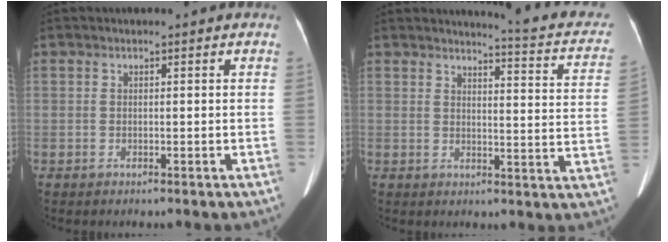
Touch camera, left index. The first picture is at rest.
{"total": 11.4, "force": [10.5, 1.1, 4.2], "torque": [-0.040, -0.043, 0.097]}